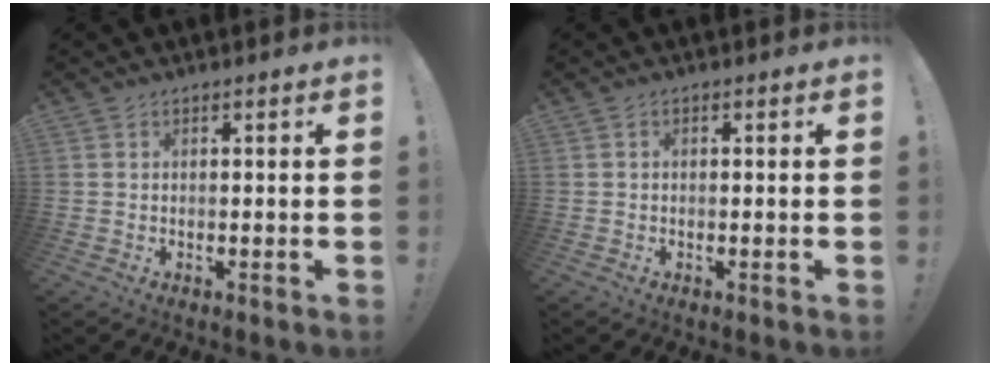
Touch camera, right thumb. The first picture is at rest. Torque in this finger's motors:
{"motor_torque": [-0.07, -0.15, -0.21, 0.15, -0.02]}